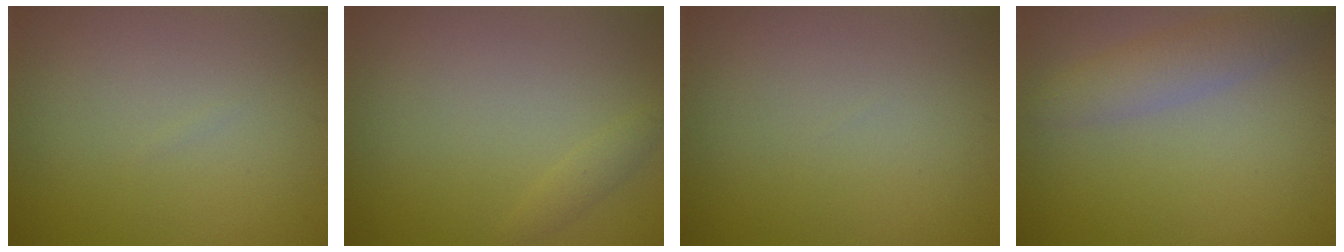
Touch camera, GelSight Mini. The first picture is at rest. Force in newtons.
{"total": 0.8, "press": 0.8, "slide": 0.0}
{"total": 0.0}
{"total": 2.9, "press": 2.9, "slide": 0.2}